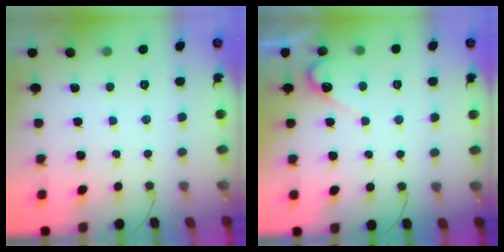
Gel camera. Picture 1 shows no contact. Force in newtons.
{"total": 5.0, "press": 4.9, "slide": 0.2}